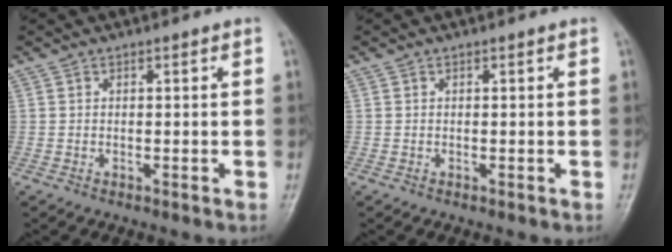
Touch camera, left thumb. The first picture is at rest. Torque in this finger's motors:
{"motor_torque": [0.00, 0.00, 0.02, -0.02, 0.00]}